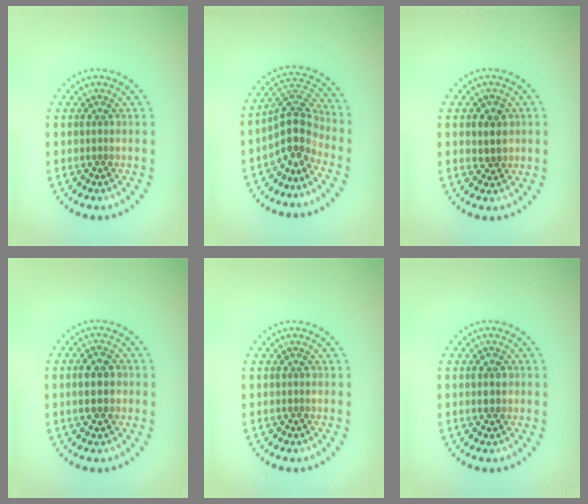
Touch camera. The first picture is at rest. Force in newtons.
{"total": 3.9, "press": 3.2, "slide": 2.3}
{"total": 2.2, "press": 2.1, "slide": 0.7}
{"total": 2.6, "press": 2.6, "slide": 0.0}
{"total": 0.0}
{"total": 1.8, "press": 1.8, "slide": 0.1}